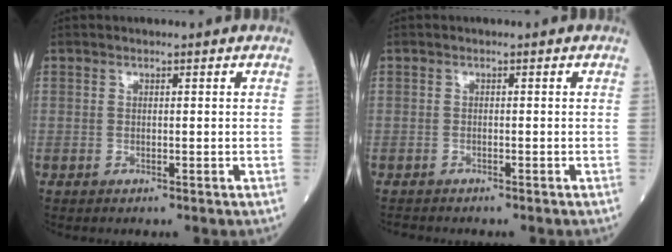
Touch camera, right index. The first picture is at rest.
{"total": 1.3, "force": [-1.3, 0.2, -0.1], "torque": [0.001, -0.003, -0.022]}